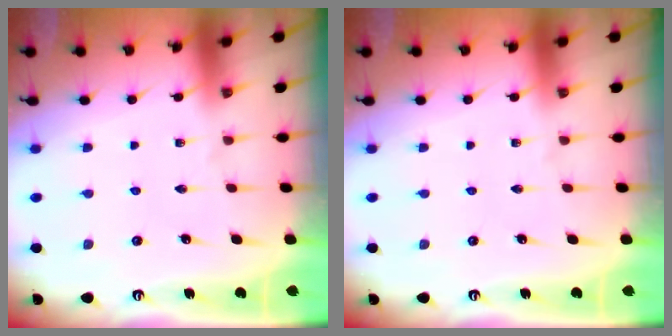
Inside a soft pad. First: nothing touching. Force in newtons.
{"total": 0.0}